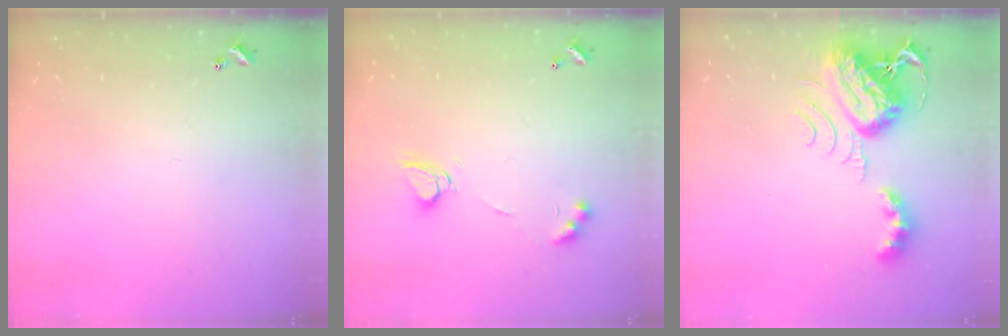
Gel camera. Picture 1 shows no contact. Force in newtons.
{"total": 5.4, "press": 5.4, "slide": 0.2}
{"total": 8.2, "press": 8.1, "slide": 1.2}